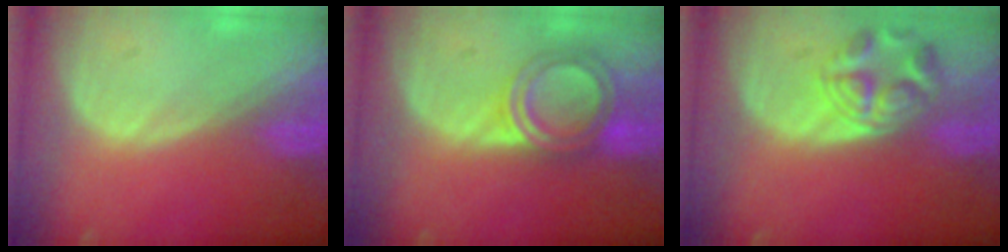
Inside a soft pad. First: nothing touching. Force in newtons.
{"total": 5.9, "press": 5.6, "slide": 1.6}
{"total": 5.6, "press": 5.6, "slide": 0.2}